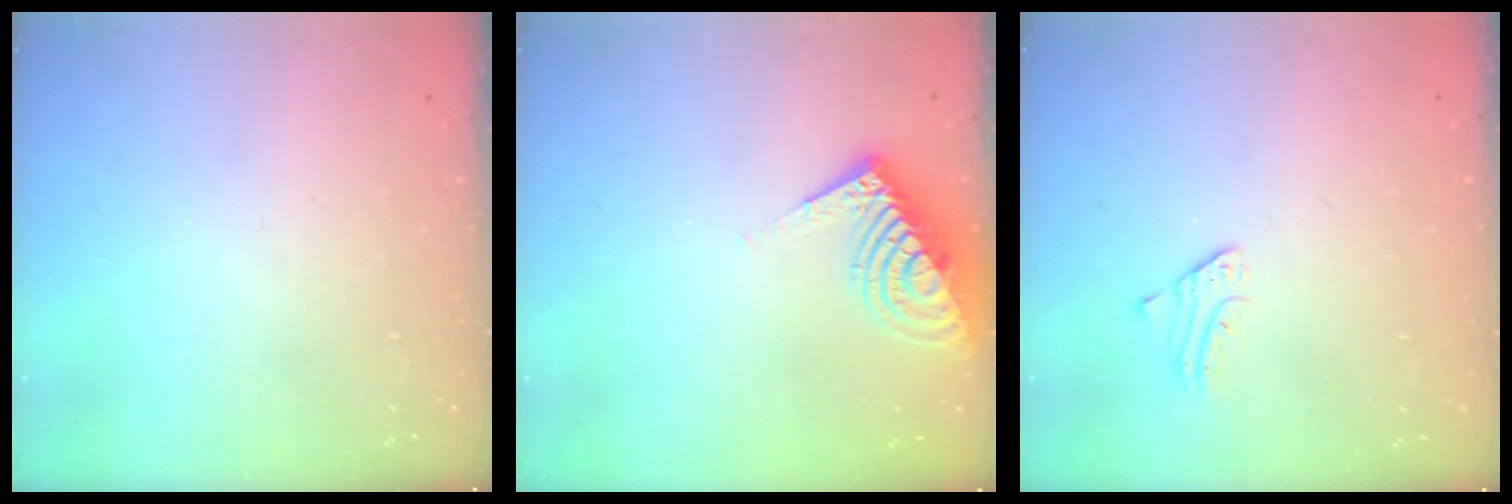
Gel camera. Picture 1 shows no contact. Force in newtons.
{"total": 18.1, "press": 18.1, "slide": 0.5}
{"total": 1.8, "press": 1.8, "slide": 0.2}